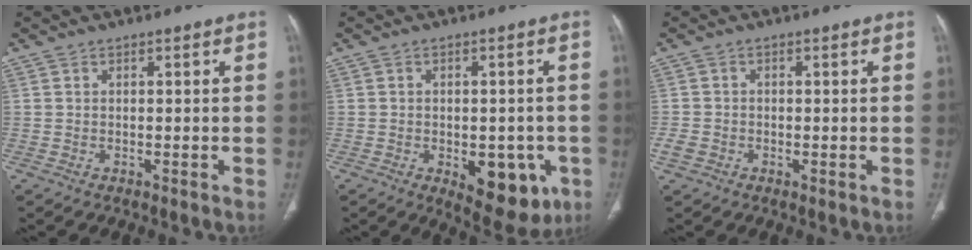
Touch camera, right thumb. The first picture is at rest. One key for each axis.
{"total": 12.1, "fx": -4.2, "fy": 6.6, "fz": 9.2, "tx": -0.083, "ty": 0.007, "tz": -0.040}
{"total": 2.4, "fx": -0.8, "fy": 1.9, "fz": 1.2, "tx": -0.021, "ty": 0.006, "tz": -0.015}